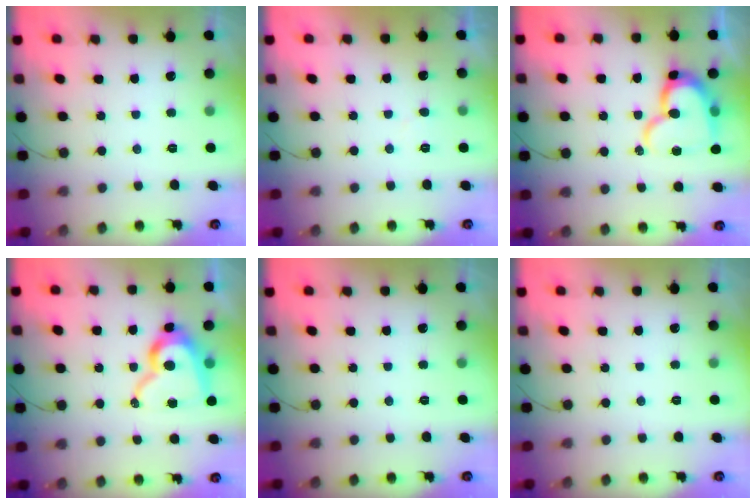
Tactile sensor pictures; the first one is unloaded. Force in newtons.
{"total": 3.2, "press": 3.2, "slide": 0.3}
{"total": 15.6, "press": 15.5, "slide": 1.4}
{"total": 15.5, "press": 15.4, "slide": 1.6}
{"total": 0.0}
{"total": 0.0}